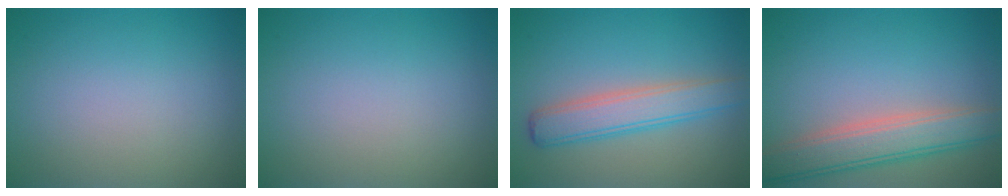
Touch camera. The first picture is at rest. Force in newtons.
{"total": 0.0}
{"total": 4.2, "press": 4.2, "slide": 0.1}
{"total": 5.1, "press": 5.1, "slide": 0.3}